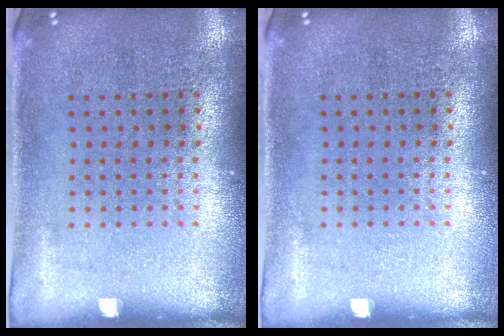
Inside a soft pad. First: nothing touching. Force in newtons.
{"total": 0.0}